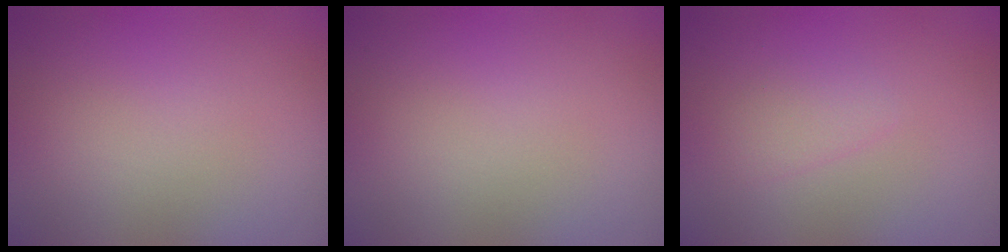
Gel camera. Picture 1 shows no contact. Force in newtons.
{"total": 0.0}
{"total": 1.1, "press": 1.1, "slide": 0.0}